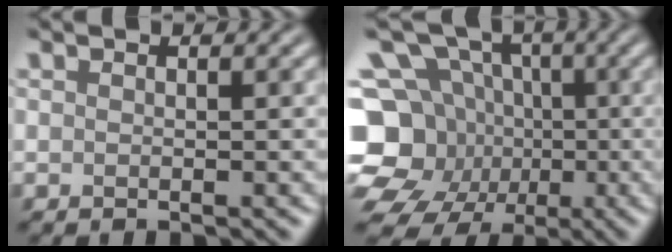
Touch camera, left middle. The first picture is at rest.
{"total": 15.3, "force": [-4.5, 13.7, 5.1], "torque": [-0.135, -0.012, -0.095]}